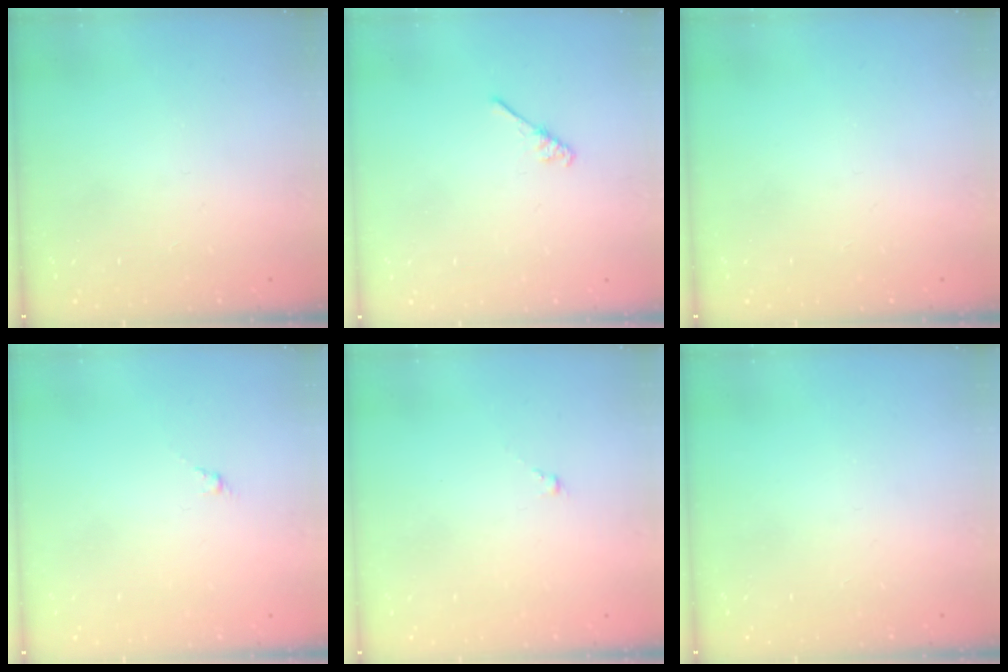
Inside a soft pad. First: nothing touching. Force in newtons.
{"total": 3.1, "press": 3.1, "slide": 0.5}
{"total": 0.0}
{"total": 0.0}
{"total": 0.0}
{"total": 0.0}